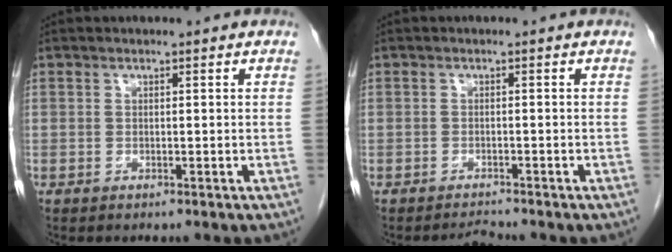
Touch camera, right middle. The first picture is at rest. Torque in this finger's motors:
{"motor_torque": [-0.25, -0.29, -0.11, -0.01]}